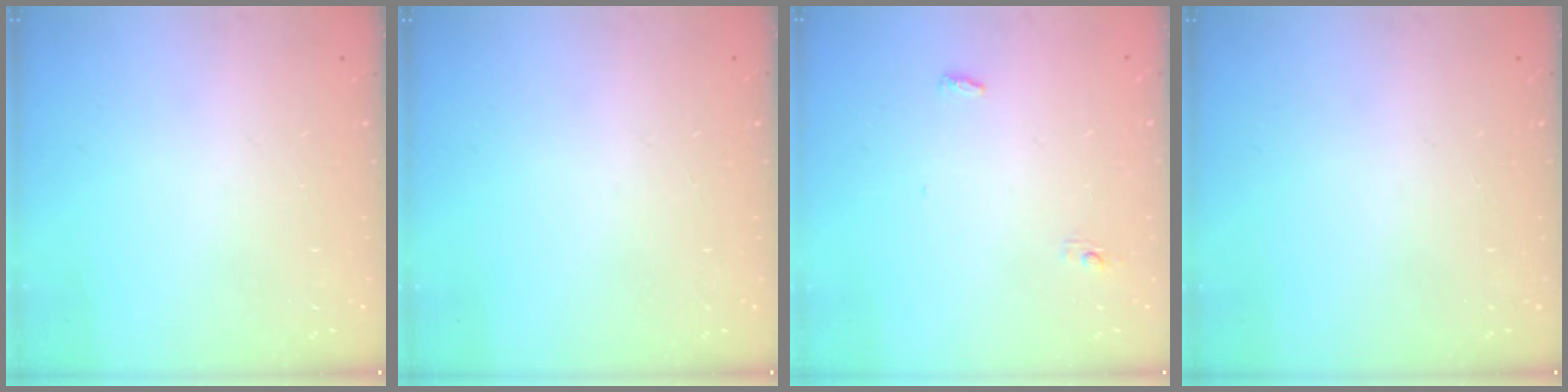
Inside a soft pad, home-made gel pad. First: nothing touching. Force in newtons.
{"total": 0.0}
{"total": 3.6, "press": 3.5, "slide": 0.9}
{"total": 0.0}